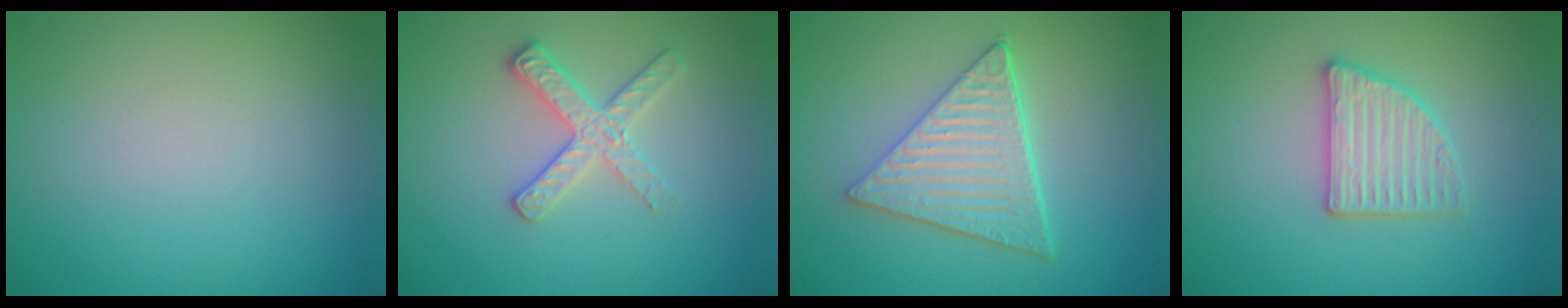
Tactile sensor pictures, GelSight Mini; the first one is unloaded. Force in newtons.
{"total": 2.8, "press": 2.6, "slide": 1.0}
{"total": 6.1, "press": 4.5, "slide": 4.1}
{"total": 2.8, "press": 2.8, "slide": 0.4}